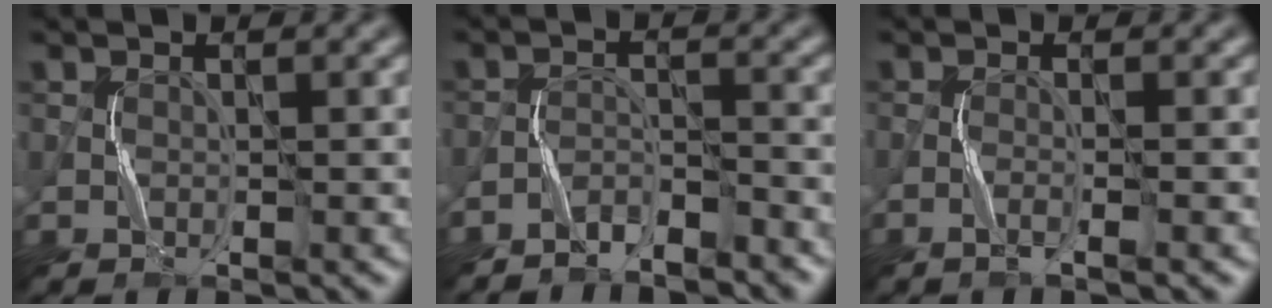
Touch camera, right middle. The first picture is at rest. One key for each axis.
{"total": 3.0, "fx": -2.9, "fy": 0.4, "fz": 0.5, "tx": -0.010, "ty": 0.002, "tz": -0.060}
{"total": 1.3, "fx": -0.8, "fy": -0.1, "fz": 1.1, "tx": -0.021, "ty": 0.004, "tz": -0.018}